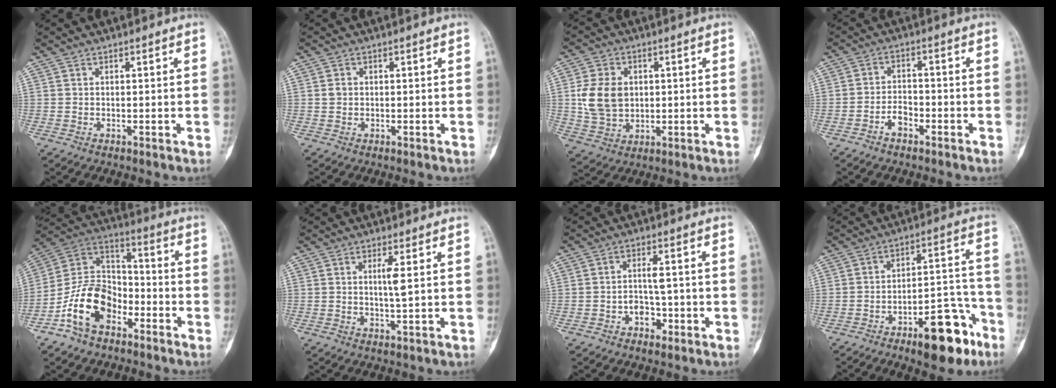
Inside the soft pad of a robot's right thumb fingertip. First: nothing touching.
{"total": 1.1, "force": [0.1, 1.0, 0.6], "torque": [-0.005, 0.002, 0.002]}
{"total": 10.1, "force": [1.1, 7.7, 6.4], "torque": [-0.105, -0.004, 0.027]}
{"total": 3.8, "force": [-2.4, 2.2, 2.0], "torque": [-0.026, 0.022, -0.043]}
{"total": 15.3, "force": [-7.4, 9.8, 9.1], "torque": [-0.153, 0.074, -0.147]}
{"total": 3.3, "force": [0.5, 0.2, 3.2], "torque": [-0.067, -0.006, 0.012]}
{"total": 4.7, "force": [-1.8, 3.1, 3.0], "torque": [-0.034, 0.022, -0.030]}
{"total": 15.5, "force": [-8.9, 6.1, 11.0], "torque": [-0.126, 0.077, -0.129]}